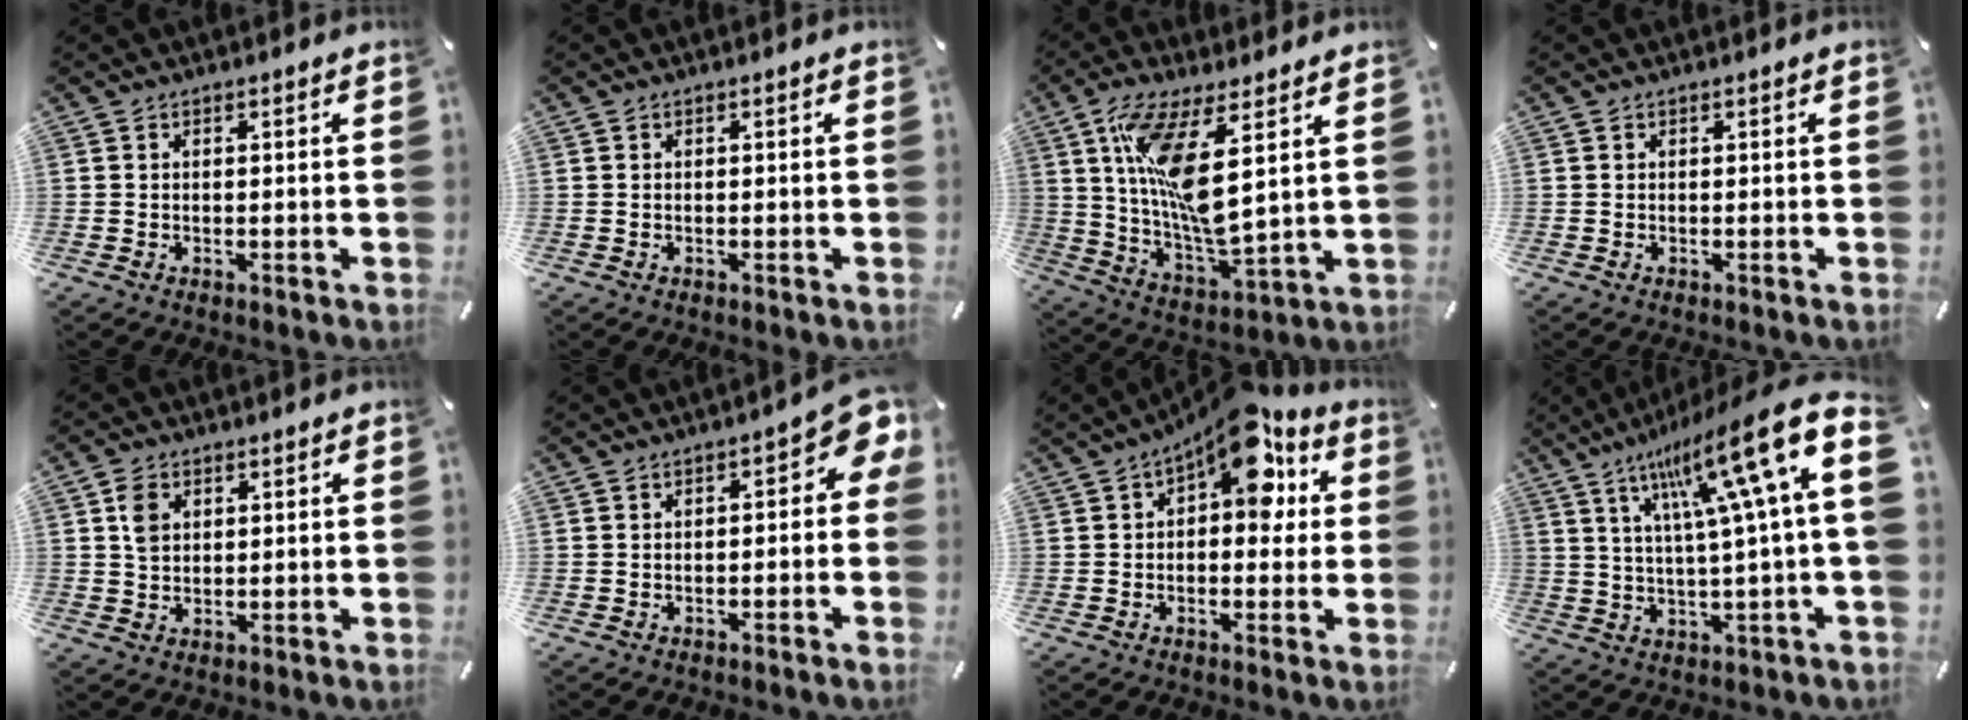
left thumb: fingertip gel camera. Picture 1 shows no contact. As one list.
[{"total": 0.0}, {"total": 15.0, "force": [6.1, 4.4, 13.0], "torque": [-0.264, -0.032, 0.104]}, {"total": 0.0}, {"total": 4.1, "force": [1.4, 3.4, 1.9], "torque": [-0.038, 0.005, 0.023]}, {"total": 5.2, "force": [0.4, 2.7, 4.4], "torque": [-0.061, -0.002, 0.002]}, {"total": 13.1, "force": [5.8, 6.7, 9.6], "torque": [-0.125, -0.028, 0.098]}, {"total": 20.5, "force": [9.4, 2.3, 18.0], "torque": [-0.299, -0.058, 0.141]}]